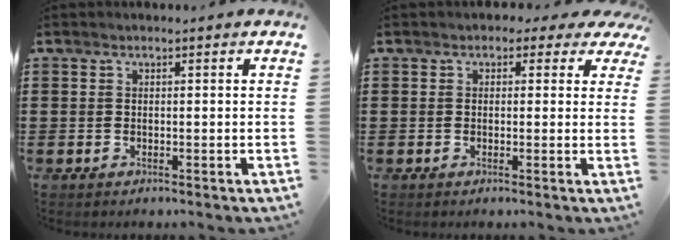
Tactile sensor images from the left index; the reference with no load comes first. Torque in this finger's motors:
{"motor_torque": [2.14, 0.00, 0.39, 0.03]}